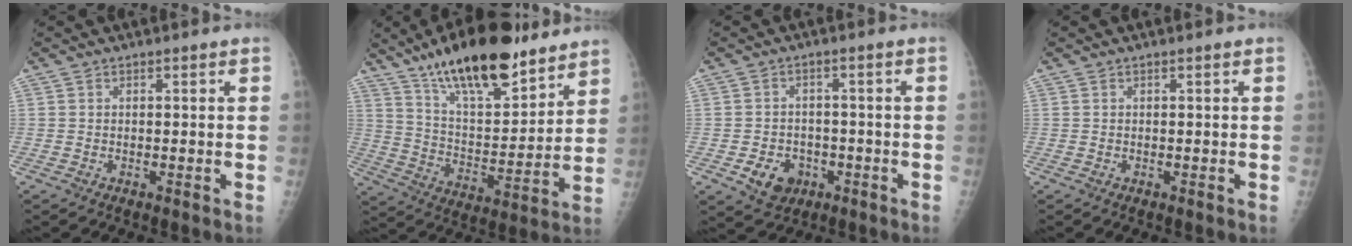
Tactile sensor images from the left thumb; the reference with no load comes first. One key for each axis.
{"total": 21.9, "fx": 15.9, "fy": 7.3, "fz": 13.1, "tx": -0.177, "ty": -0.075, "tz": 0.270}
{"total": 6.2, "fx": -2.4, "fy": 5.0, "fz": 2.8, "tx": -0.027, "ty": 0.014, "tz": -0.030}
{"total": 0.0}